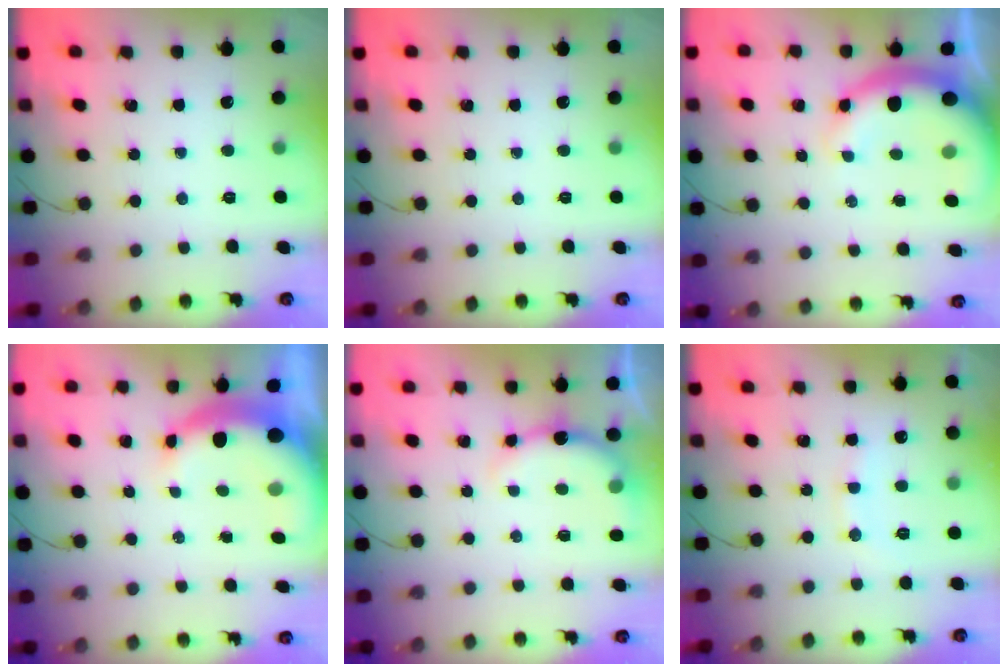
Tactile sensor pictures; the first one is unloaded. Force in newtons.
{"total": 0.0}
{"total": 11.7, "press": 11.4, "slide": 2.6}
{"total": 9.5, "press": 9.4, "slide": 1.8}
{"total": 5.6, "press": 5.6, "slide": 0.8}
{"total": 8.8, "press": 8.8, "slide": 0.9}